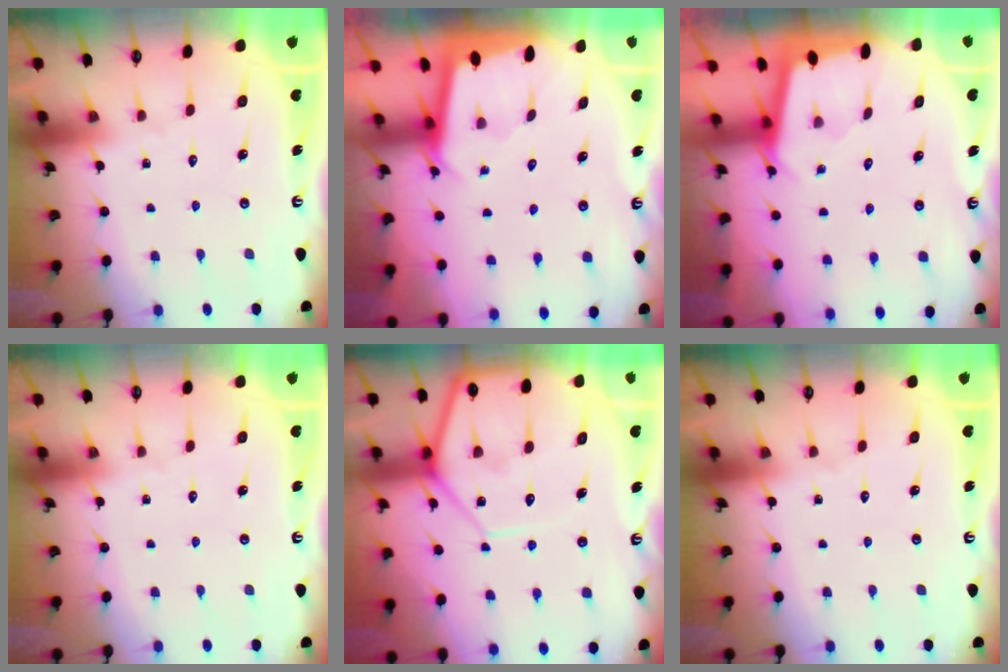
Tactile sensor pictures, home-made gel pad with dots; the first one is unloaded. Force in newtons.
{"total": 1.9, "press": 1.9, "slide": 0.1}
{"total": 2.0, "press": 2.0, "slide": 0.2}
{"total": 0.0}
{"total": 12.4, "press": 12.3, "slide": 1.2}
{"total": 0.0}